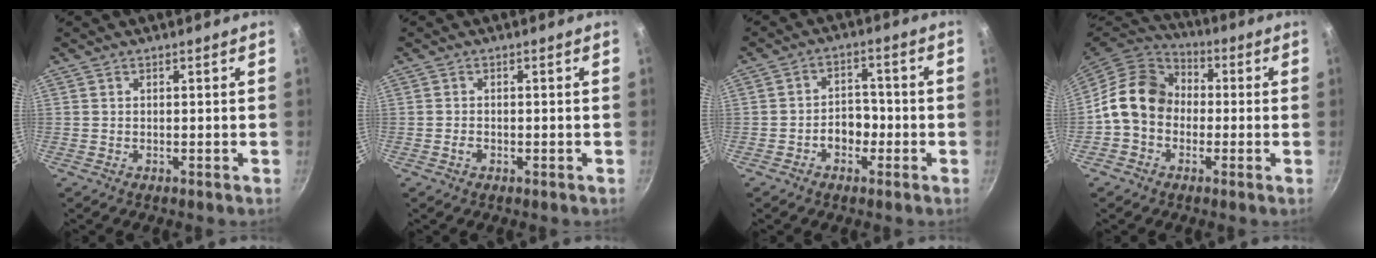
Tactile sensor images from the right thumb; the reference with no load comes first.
{"total": 1.2, "force": [-0.5, 0.8, 0.7], "torque": [-0.015, 0.003, -0.012]}
{"total": 5.4, "force": [-1.9, 4.0, 3.1], "torque": [-0.015, 0.023, -0.033]}
{"total": 12.6, "force": [-0.6, 10.4, 7.1], "torque": [-0.088, 0.031, -0.033]}